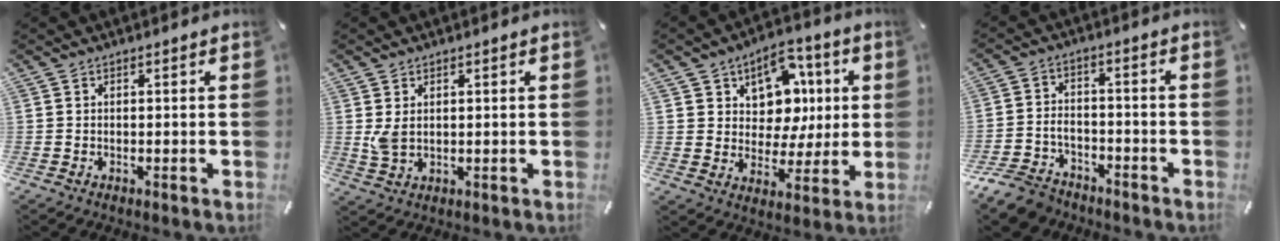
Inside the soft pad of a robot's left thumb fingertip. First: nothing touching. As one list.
[{"total": 3.6, "force": [1.0, 2.3, 2.6], "torque": [-0.067, -0.002, 0.015]}, {"total": 11.6, "force": [3.6, 9.9, 4.7], "torque": [-0.071, -0.025, 0.071]}, {"total": 7.9, "force": [-6.1, 4.3, 2.5], "torque": [-0.050, 0.026, -0.117]}]